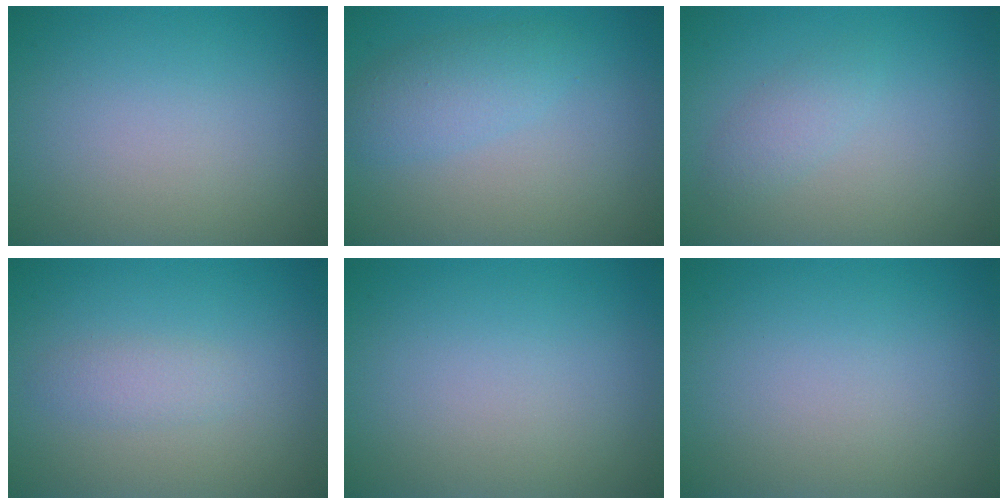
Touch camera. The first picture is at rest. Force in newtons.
{"total": 2.8, "press": 2.8, "slide": 0.1}
{"total": 1.5, "press": 1.5, "slide": 0.1}
{"total": 1.4, "press": 1.4, "slide": 0.1}
{"total": 0.0}
{"total": 0.0}